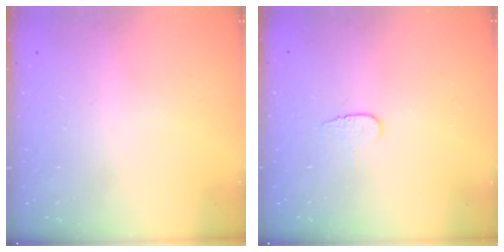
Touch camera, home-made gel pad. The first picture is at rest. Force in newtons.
{"total": 4.3, "press": 4.2, "slide": 0.4}